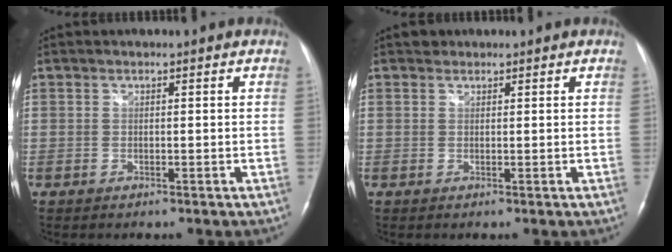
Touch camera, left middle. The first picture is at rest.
{"total": 0.9, "force": [0.7, 0.5, -0.1], "torque": [0.000, 0.003, 0.008]}